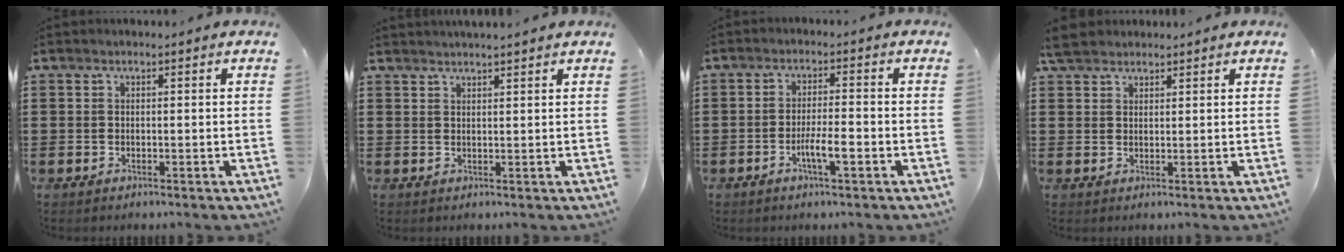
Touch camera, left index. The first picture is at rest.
{"total": 1.5, "force": [1.5, -0.2, 0.2], "torque": [-0.007, 0.001, 0.030]}
{"total": 4.7, "force": [-2.0, 0.8, 4.1], "torque": [-0.081, 0.000, -0.039]}
{"total": 3.3, "force": [2.8, 1.3, 1.0], "torque": [-0.029, 0.004, 0.056]}